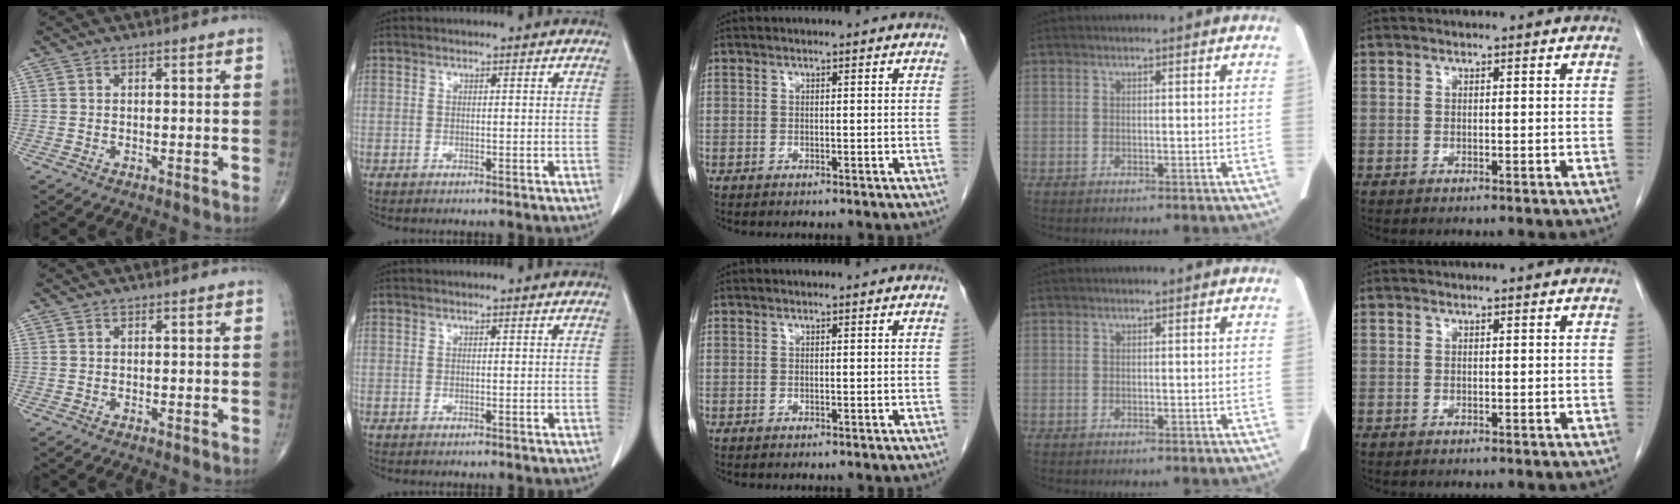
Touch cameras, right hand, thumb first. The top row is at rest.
{}